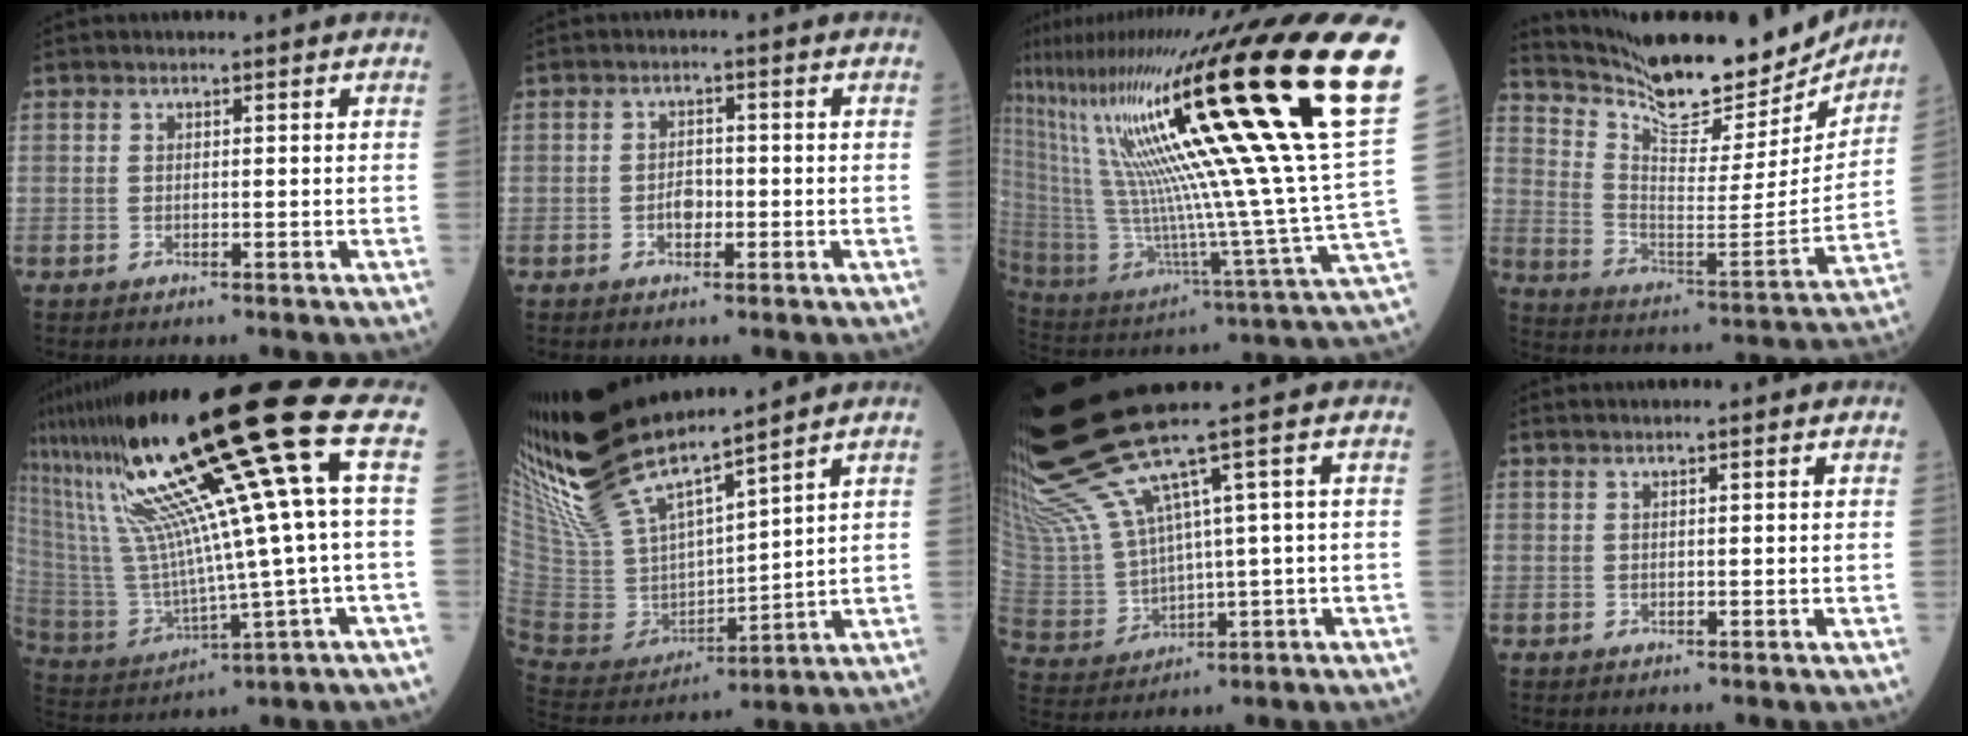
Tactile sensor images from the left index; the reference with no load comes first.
{"total": 2.3, "force": [-0.8, 1.5, 1.5], "torque": [-0.022, 0.006, -0.014]}
{"total": 36.7, "force": [18.2, -0.1, 31.9], "torque": [-0.485, 0.000, 0.304]}
{"total": 20.8, "force": [18.8, 4.6, 7.5], "torque": [-0.135, -0.036, 0.286]}
{"total": 23.3, "force": [10.0, -0.9, 21.1], "torque": [-0.366, 0.018, 0.173]}
{"total": 16.2, "force": [14.5, 1.1, 7.3], "torque": [-0.160, -0.010, 0.299]}
{"total": 11.8, "force": [8.3, -0.6, 8.3], "torque": [-0.186, 0.003, 0.182]}
{"total": 1.3, "force": [1.1, -0.3, 0.7], "torque": [-0.017, 0.015, 0.022]}